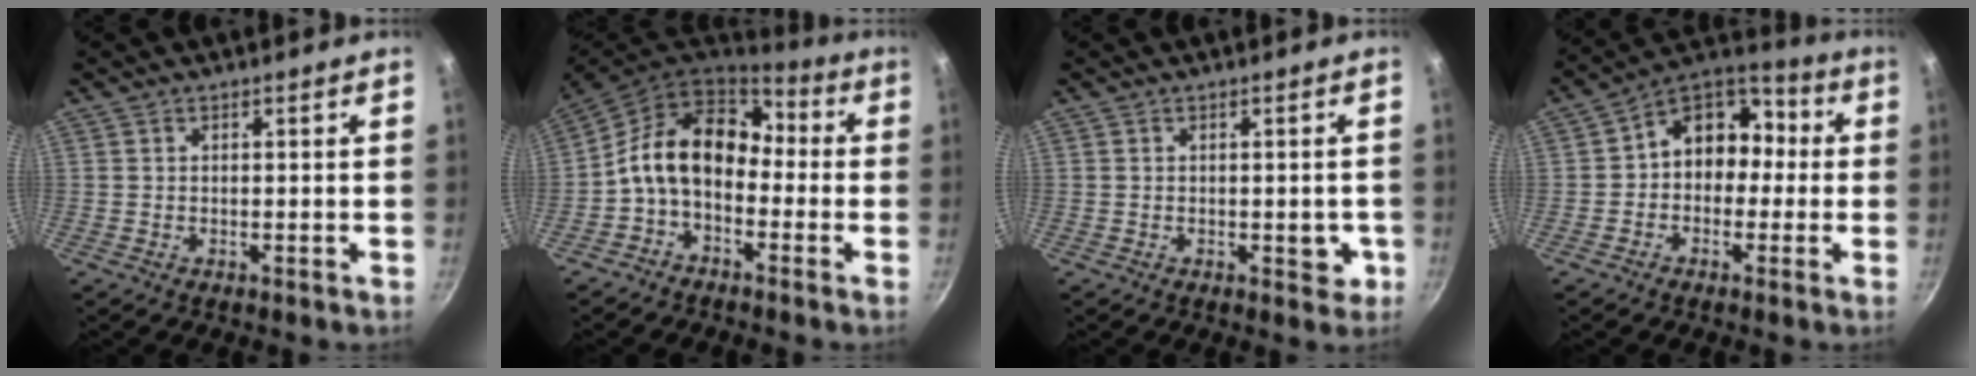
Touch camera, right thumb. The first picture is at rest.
{"total": 13.7, "force": [-1.4, 9.6, 9.6], "torque": [-0.148, 0.051, -0.046]}
{"total": 3.7, "force": [-0.9, 1.9, 3.1], "torque": [-0.022, 0.000, -0.012]}
{"total": 11.9, "force": [-0.2, 9.5, 7.1], "torque": [-0.054, 0.050, -0.028]}